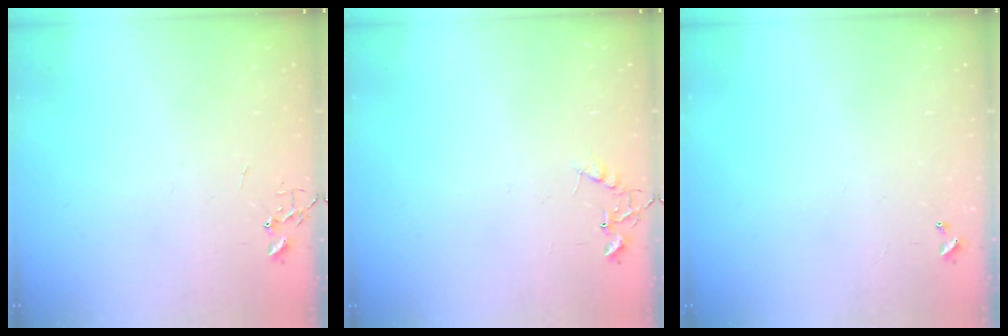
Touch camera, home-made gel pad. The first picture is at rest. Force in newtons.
{"total": 6.8, "press": 6.8, "slide": 0.3}
{"total": 0.0}